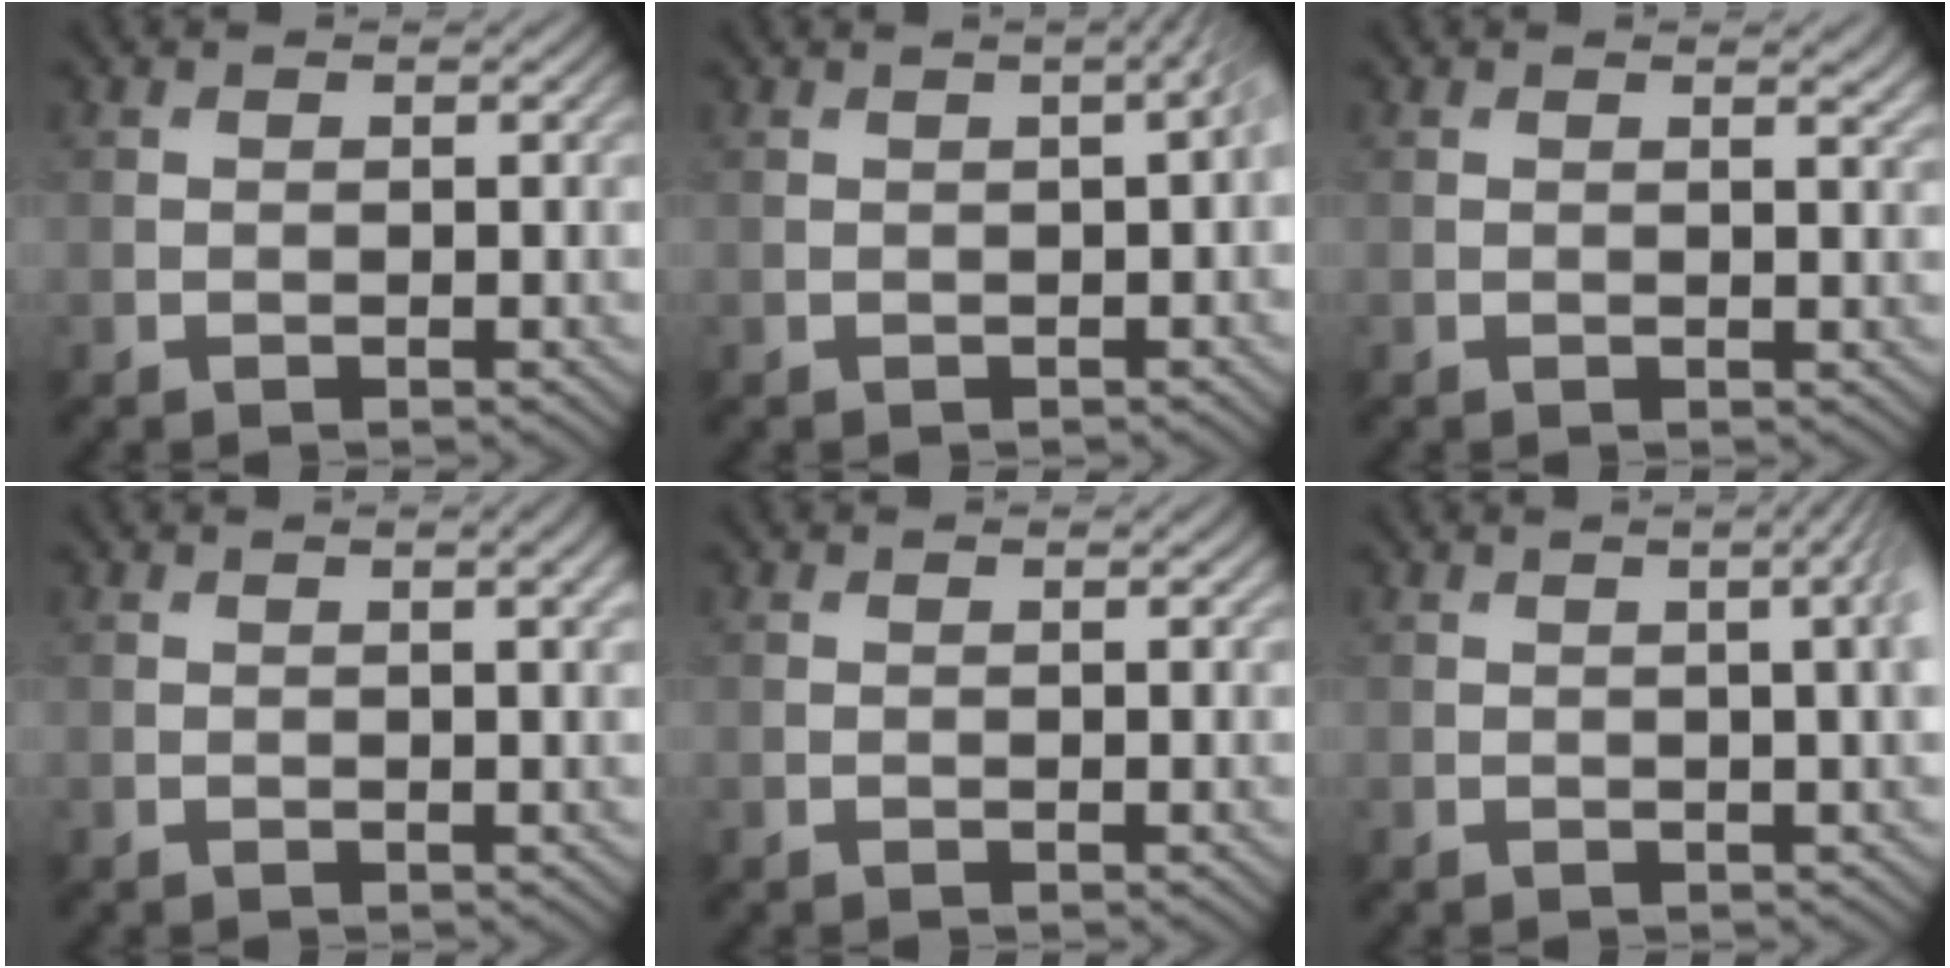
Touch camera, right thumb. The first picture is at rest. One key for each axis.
{"total": 2.6, "fx": 0.1, "fy": 0.7, "fz": 2.5, "tx": -0.028, "ty": 0.008, "tz": 0.006}
{"total": 1.1, "fx": 0.7, "fy": 0.2, "fz": 0.9, "tx": -0.011, "ty": -0.001, "tz": 0.010}
{"total": 1.9, "fx": 0.7, "fy": 0.3, "fz": 1.8, "tx": -0.023, "ty": 0.005, "tz": 0.010}
{"total": 0.0}
{"total": 3.7, "fx": 0.6, "fy": 0.9, "fz": 3.6, "tx": -0.040, "ty": 0.015, "tz": 0.005}